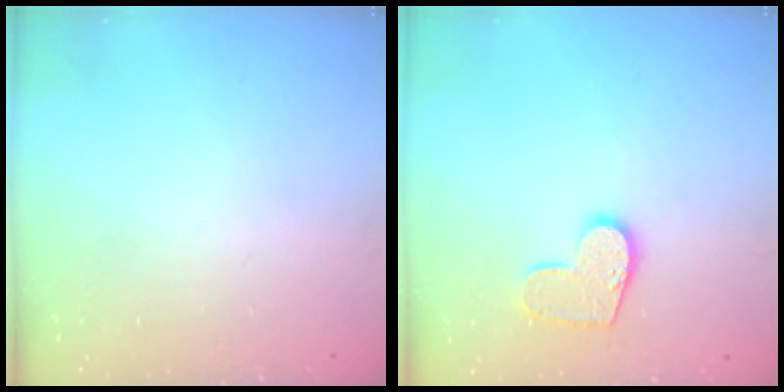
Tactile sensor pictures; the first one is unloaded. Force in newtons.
{"total": 10.2, "press": 10.2, "slide": 0.2}